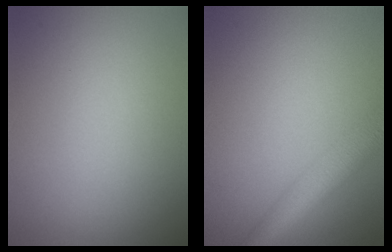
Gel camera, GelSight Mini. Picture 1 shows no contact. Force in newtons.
{"total": 5.8, "press": 5.8, "slide": 0.2}